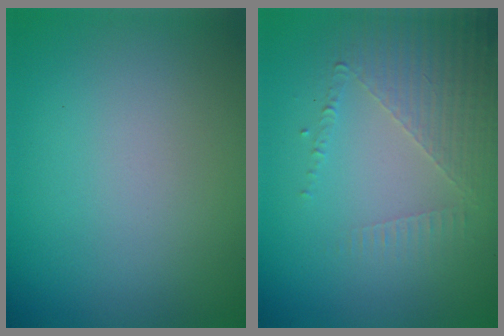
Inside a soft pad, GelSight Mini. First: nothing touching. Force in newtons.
{"total": 5.0, "press": 2.9, "slide": 4.1}